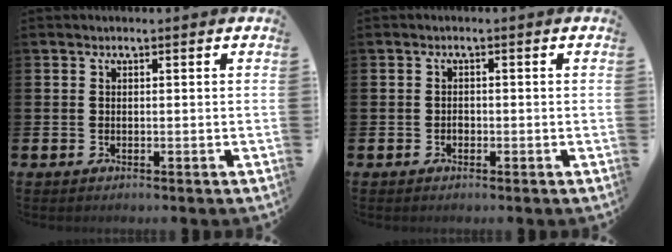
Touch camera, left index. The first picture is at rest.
{"total": 0.8, "force": [-0.4, 0.7, 0.2], "torque": [-0.003, 0.002, -0.009]}